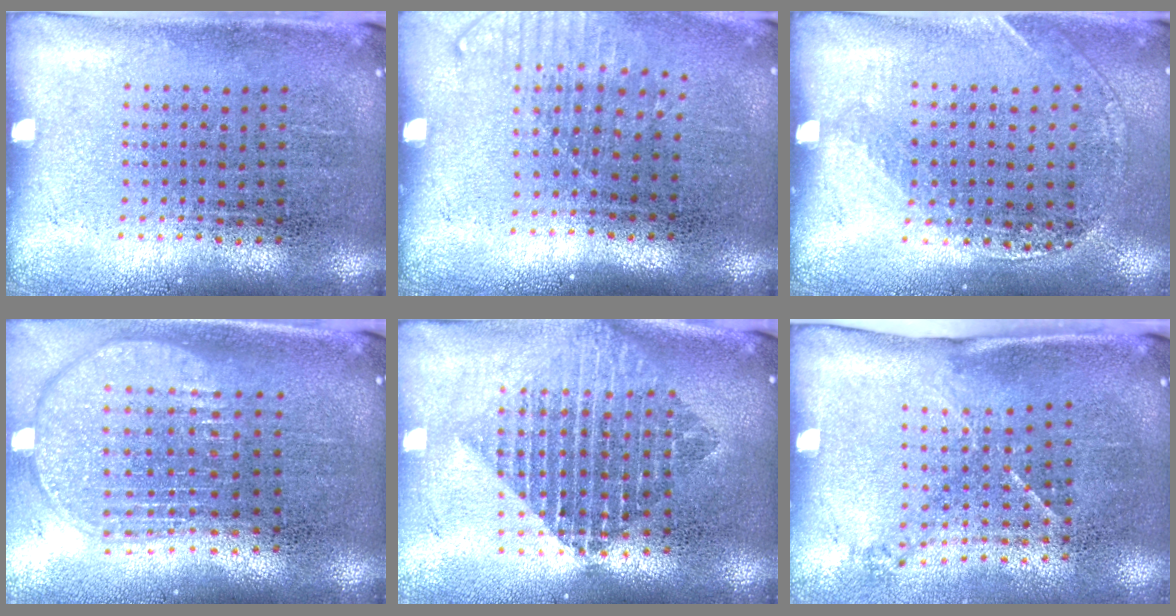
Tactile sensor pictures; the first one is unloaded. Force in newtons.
{"total": 1.3, "press": 1.1, "slide": 0.8}
{"total": 1.1, "press": 1.1, "slide": 0.4}
{"total": 1.9, "press": 1.6, "slide": 1.1}
{"total": 2.0, "press": 1.6, "slide": 1.3}
{"total": 1.5, "press": 1.0, "slide": 1.2}